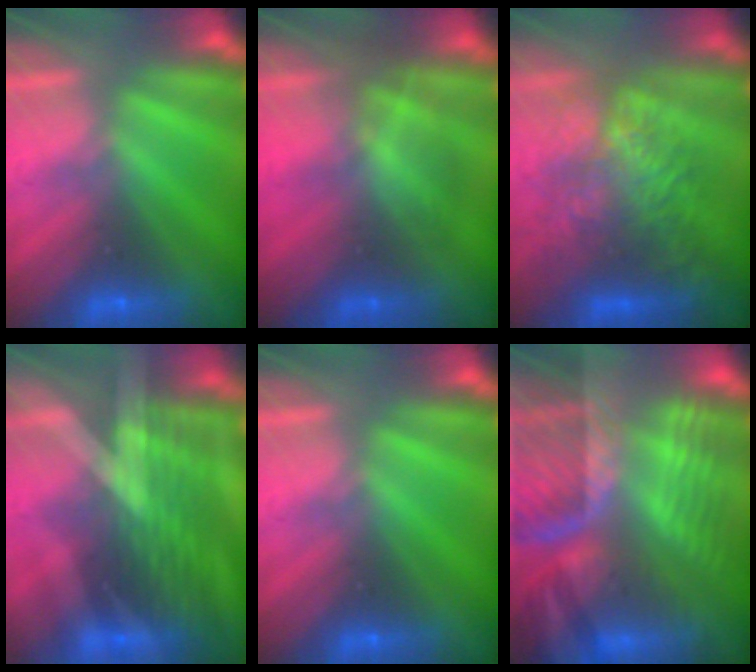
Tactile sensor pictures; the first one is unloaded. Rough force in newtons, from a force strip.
{"total": 2.8}
{"total": 7.7}
{"total": 3.0}
{"total": 0.0}
{"total": 7.5}